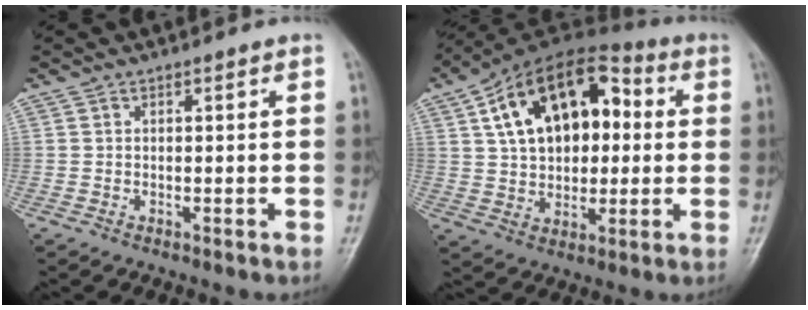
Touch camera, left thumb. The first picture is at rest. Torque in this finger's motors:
{"motor_torque": [0.31, 1.62, 2.07, -0.71, 0.51]}